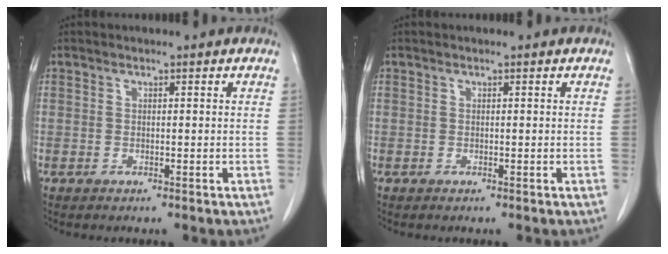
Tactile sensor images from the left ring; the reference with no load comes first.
{"total": 0.0}